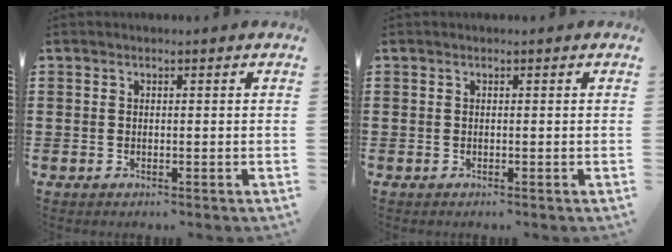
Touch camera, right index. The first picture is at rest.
{"total": 0.0}